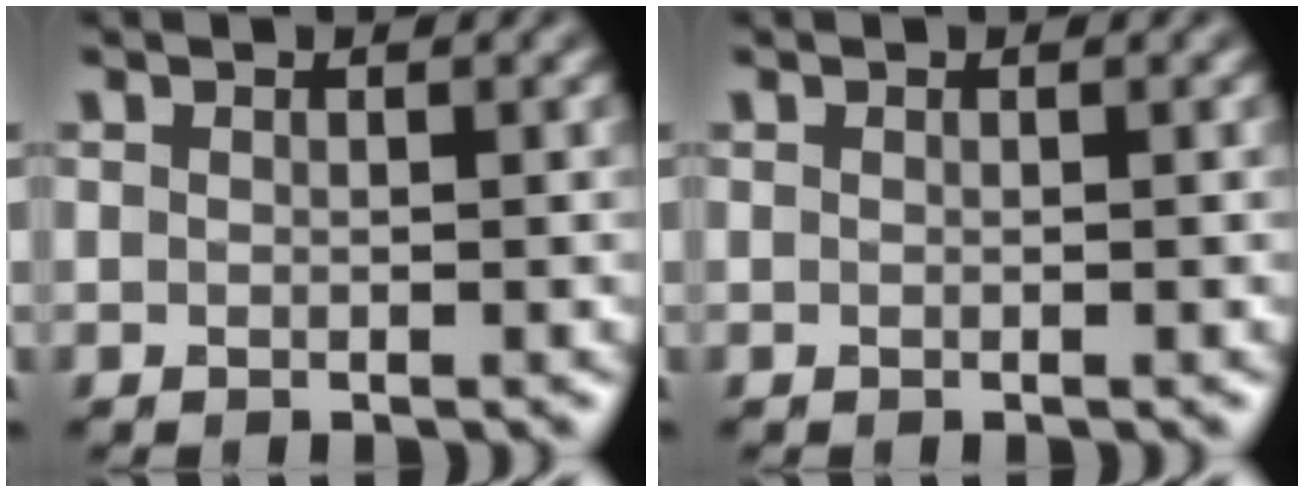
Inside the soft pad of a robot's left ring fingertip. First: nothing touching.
{"total": 0.0}